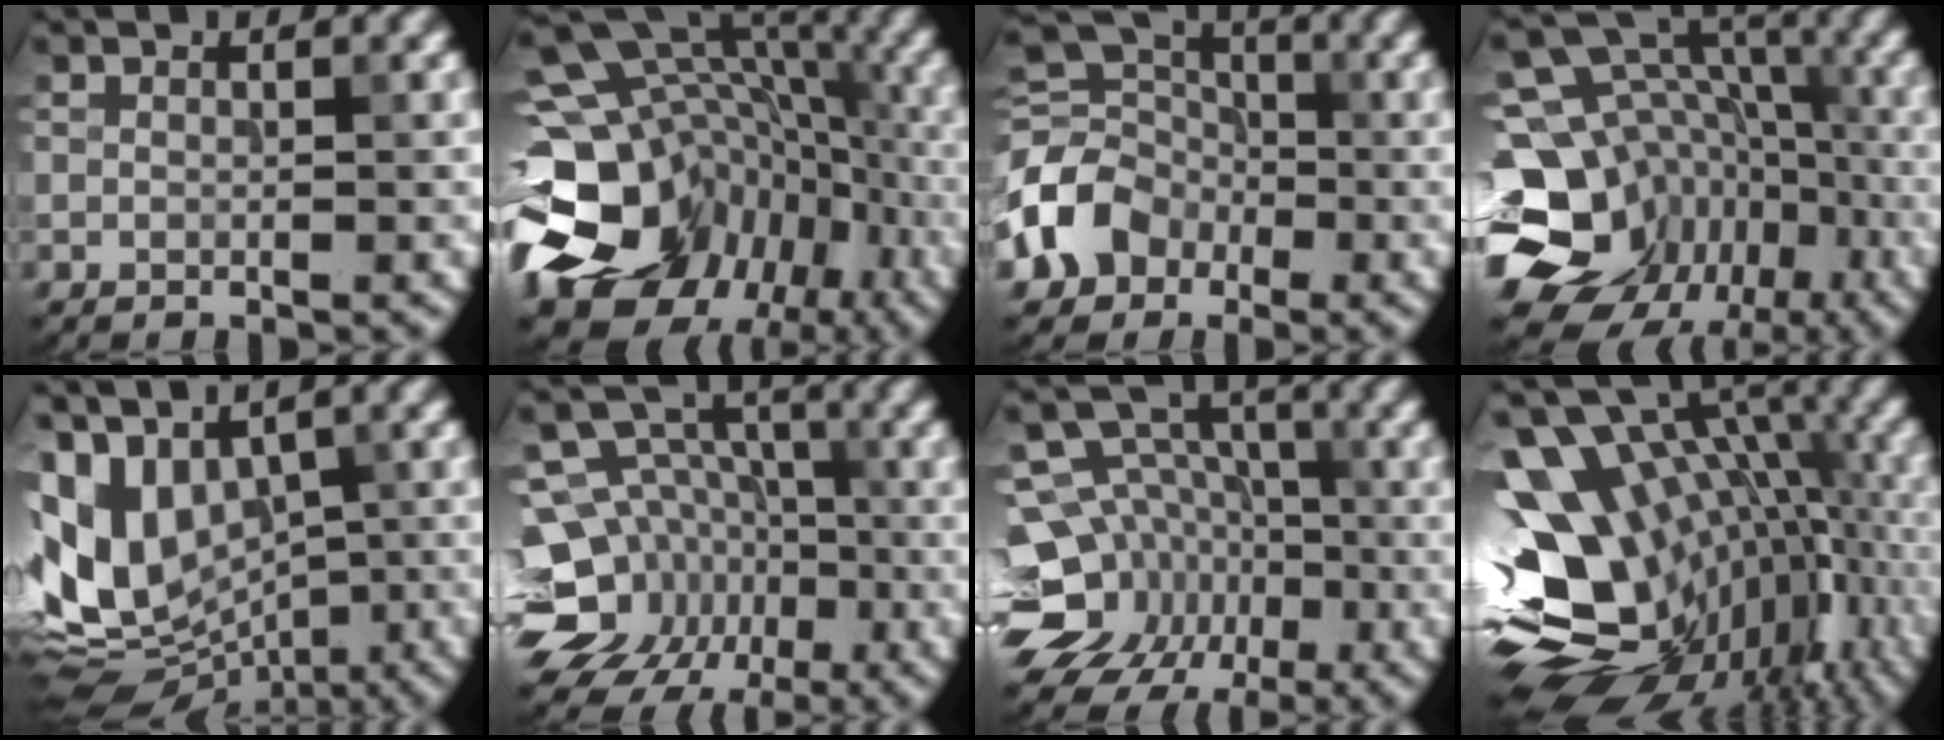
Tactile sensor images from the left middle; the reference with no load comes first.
{"total": 19.2, "force": [-7.6, 15.1, 9.1], "torque": [-0.167, -0.008, -0.114]}
{"total": 6.2, "force": [-2.4, 5.1, 2.7], "torque": [-0.054, 0.006, -0.065]}
{"total": 18.0, "force": [-6.2, 14.9, 7.9], "torque": [-0.165, -0.009, -0.084]}
{"total": 12.8, "force": [0.4, 8.3, 9.7], "torque": [-0.181, 0.006, 0.021]}
{"total": 13.1, "force": [-5.7, 10.9, 4.7], "torque": [-0.090, -0.011, -0.095]}
{"total": 11.7, "force": [-5.2, 9.7, 3.9], "torque": [-0.069, -0.004, -0.093]}
{"total": 16.8, "force": [-1.5, 10.4, 13.1], "torque": [-0.228, 0.001, -0.018]}